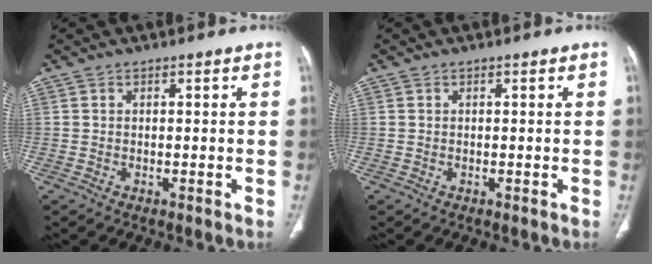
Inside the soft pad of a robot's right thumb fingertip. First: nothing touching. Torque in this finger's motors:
{"motor_torque": [-0.07, 0.03, -0.19, 0.19, 0.01]}